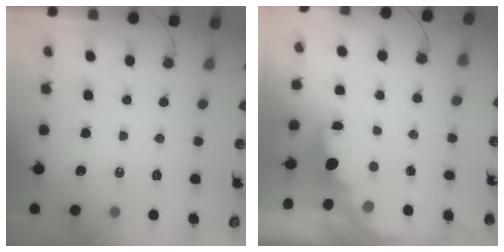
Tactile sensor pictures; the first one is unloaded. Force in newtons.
{"total": 2.6, "press": 2.5, "slide": 0.6}